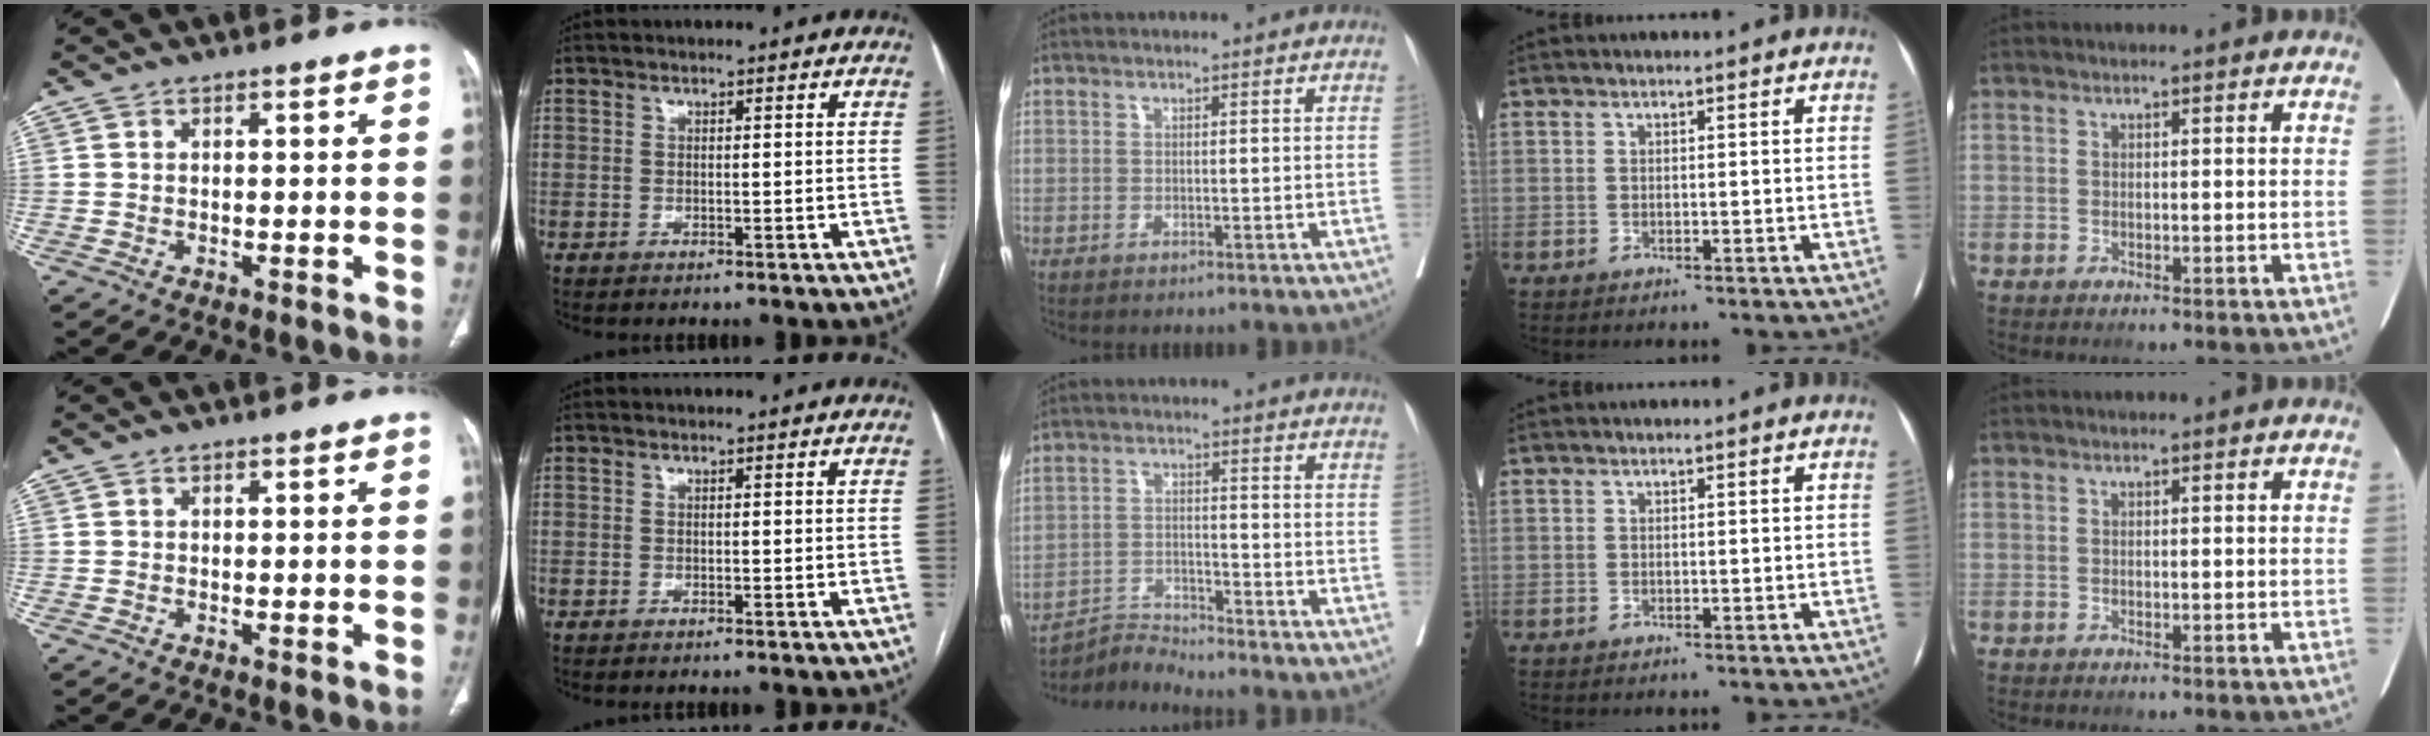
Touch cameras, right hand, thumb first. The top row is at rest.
{"middle": {"total": 4.8, "force": [-4.3, -1.5, -1.4], "torque": [0.018, -0.009, -0.079]}}